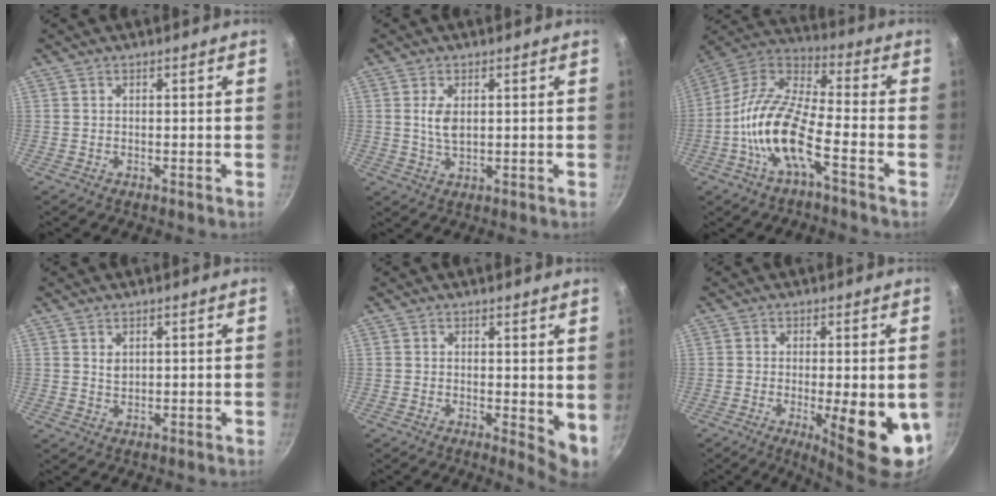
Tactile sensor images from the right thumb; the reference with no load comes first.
{"total": 4.2, "force": [0.9, 2.1, 3.4], "torque": [-0.065, -0.011, 0.021]}
{"total": 15.0, "force": [-5.6, 4.9, 13.0], "torque": [-0.253, 0.048, -0.127]}
{"total": 1.7, "force": [0.9, 1.0, 1.1], "torque": [-0.016, -0.007, 0.019]}
{"total": 5.1, "force": [0.7, 2.3, 4.6], "torque": [-0.052, -0.010, 0.009]}
{"total": 13.6, "force": [-3.2, 3.8, 12.6], "torque": [-0.153, -0.005, -0.033]}